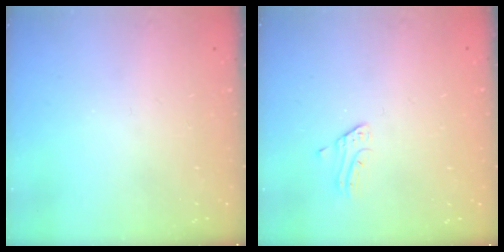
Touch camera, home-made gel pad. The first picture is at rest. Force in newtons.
{"total": 2.4, "press": 2.4, "slide": 0.2}